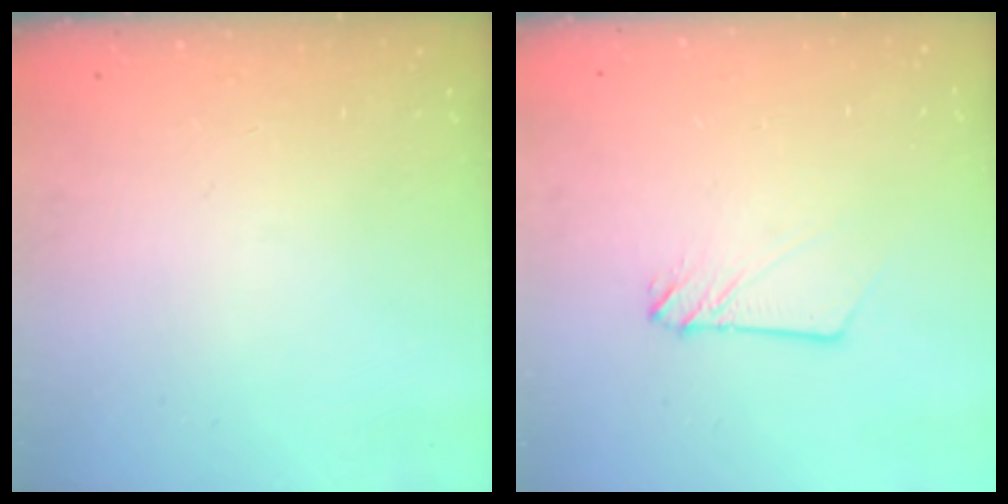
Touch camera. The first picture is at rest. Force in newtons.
{"total": 2.9, "press": 2.9, "slide": 0.4}